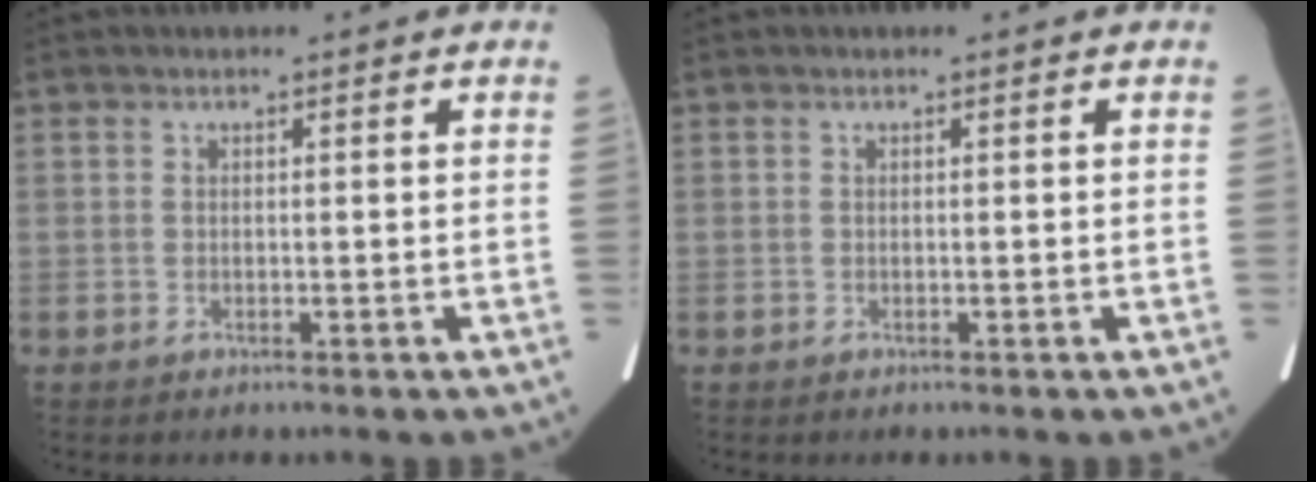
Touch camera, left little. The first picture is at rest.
{"total": 0.0}